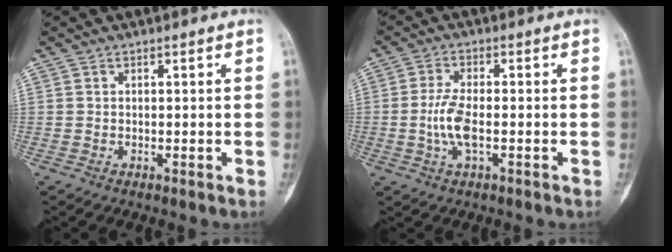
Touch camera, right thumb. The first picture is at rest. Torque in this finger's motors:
{"motor_torque": [1.18, 0.57, 0.40, -1.02, 0.24]}